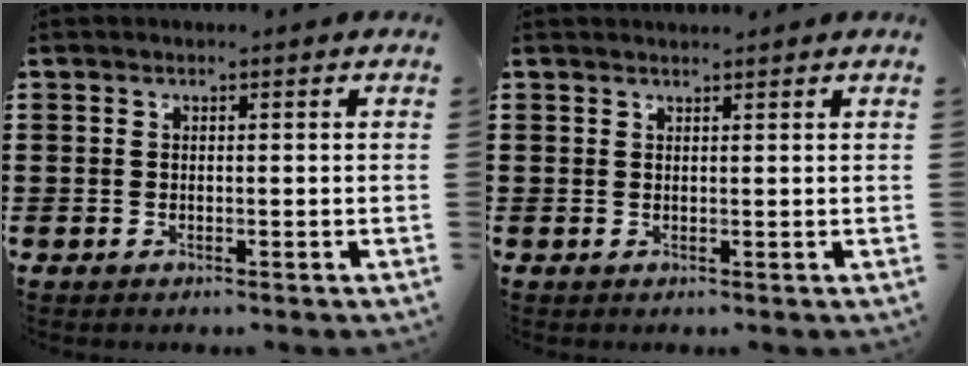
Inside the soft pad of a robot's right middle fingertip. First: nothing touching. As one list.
[{"total": 1.0, "force": [1.0, -0.1, -0.1], "torque": [0.000, -0.003, 0.019]}]